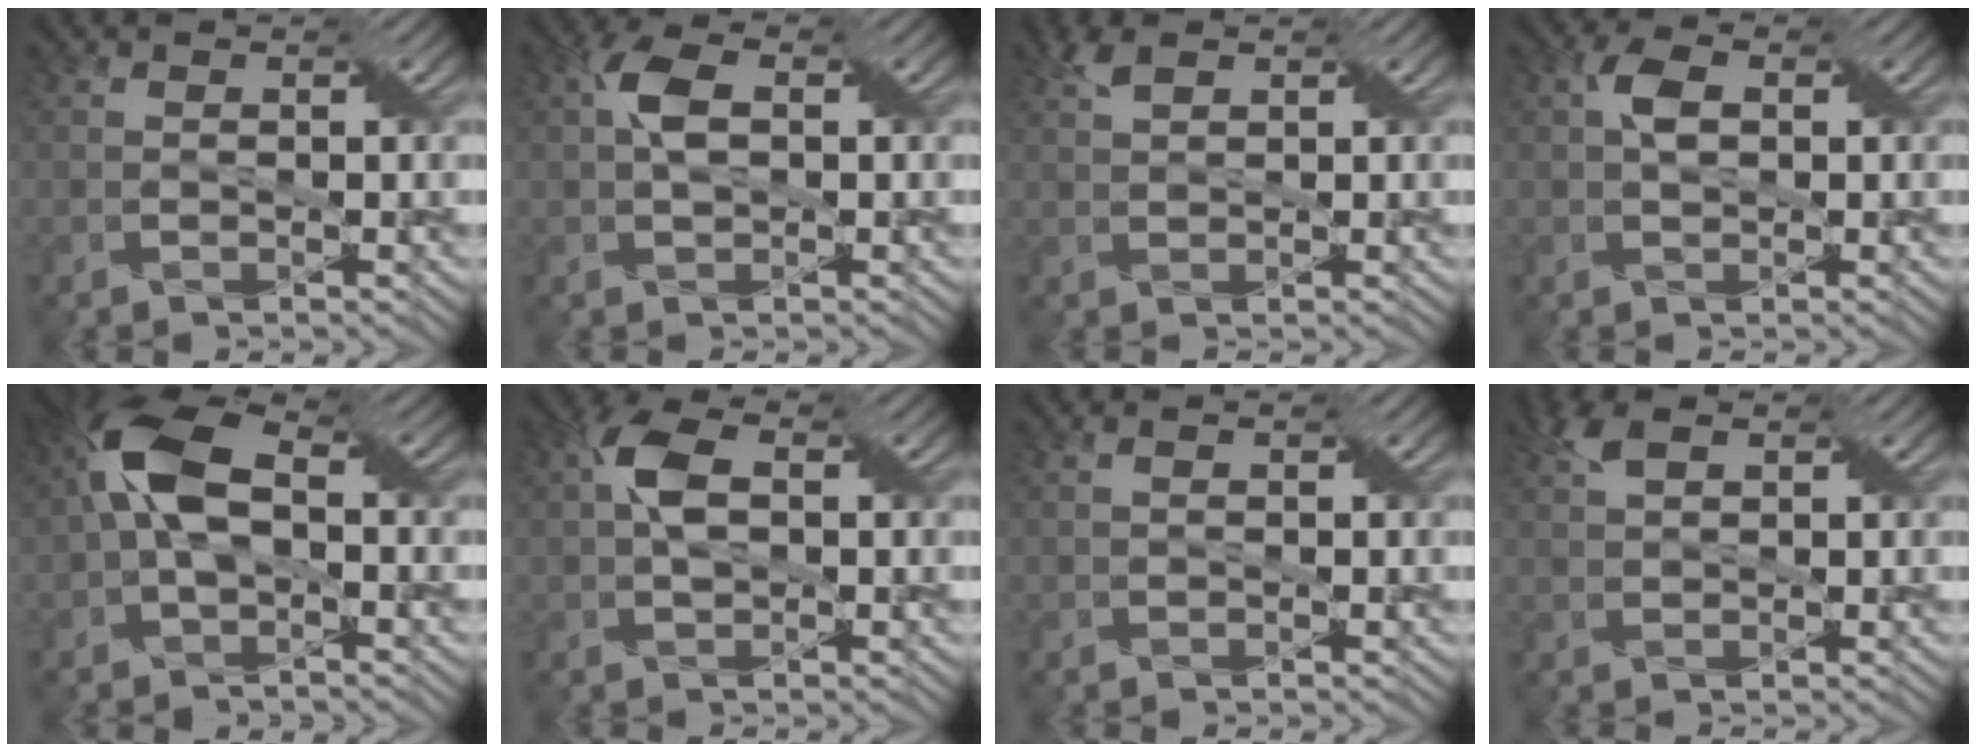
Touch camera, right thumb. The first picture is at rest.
{"total": 4.0, "force": [0.4, 2.1, 3.3], "torque": [-0.070, 0.009, 0.003]}
{"total": 2.2, "force": [1.4, 0.8, 1.5], "torque": [-0.037, 0.009, 0.027]}
{"total": 2.9, "force": [0.5, 1.7, 2.3], "torque": [-0.048, 0.007, 0.005]}
{"total": 9.2, "force": [0.1, 5.0, 7.7], "torque": [-0.174, 0.027, -0.009]}
{"total": 4.8, "force": [0.4, 2.6, 4.0], "torque": [-0.084, 0.011, 0.004]}
{"total": 0.6, "force": [0.1, 0.2, 0.5], "torque": [-0.012, 0.004, 0.003]}
{"total": 3.0, "force": [1.7, 1.2, 2.2], "torque": [-0.051, 0.013, 0.032]}